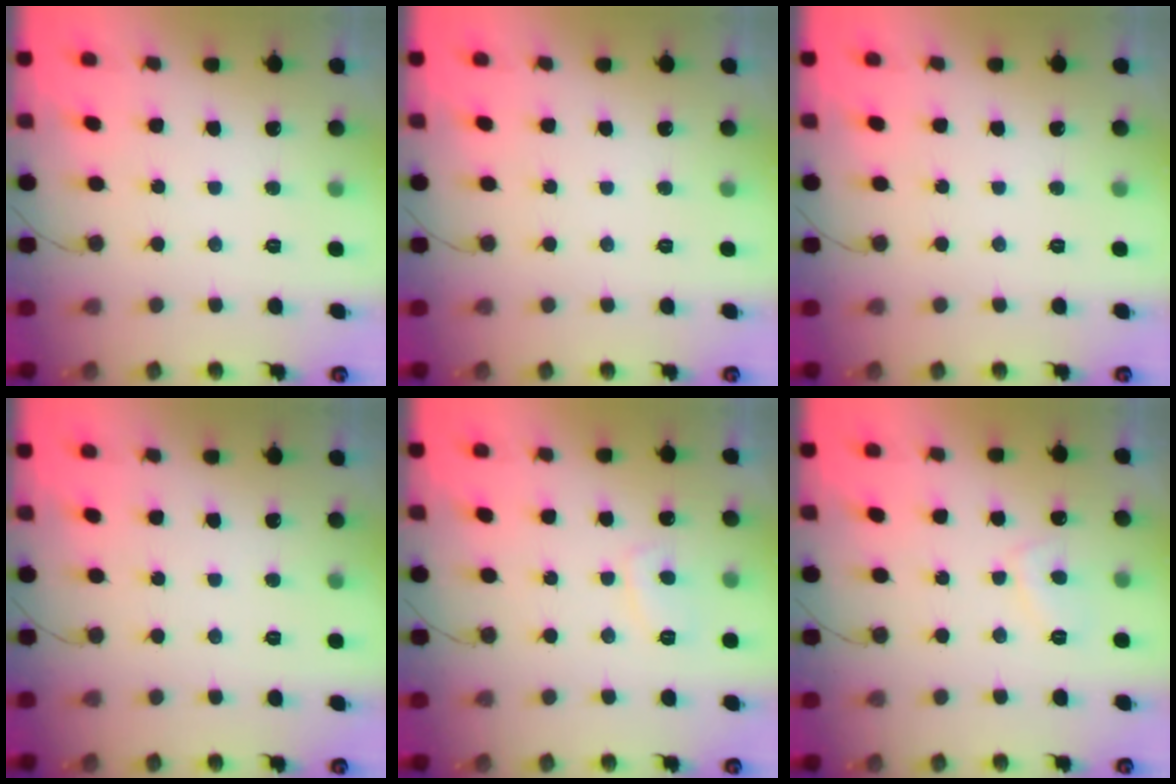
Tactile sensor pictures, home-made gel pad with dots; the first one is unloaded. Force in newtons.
{"total": 0.0}
{"total": 0.0}
{"total": 0.0}
{"total": 3.6, "press": 3.6, "slide": 0.6}
{"total": 4.2, "press": 4.2, "slide": 0.6}